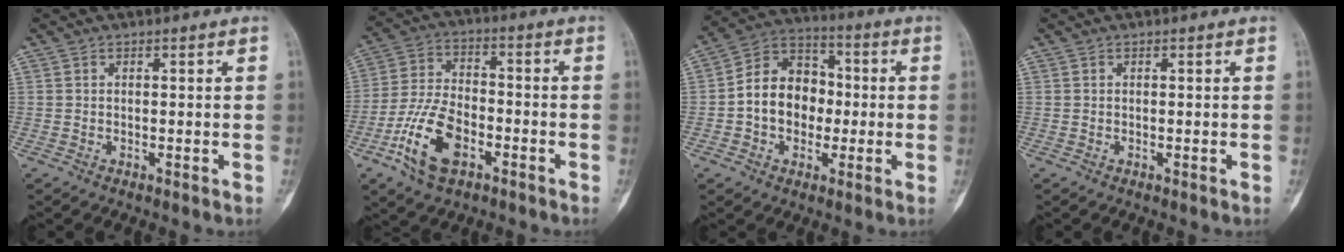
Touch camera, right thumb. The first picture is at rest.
{"total": 12.8, "force": [-5.7, 7.0, 9.1], "torque": [-0.178, 0.026, -0.107]}
{"total": 12.6, "force": [-0.9, 9.9, 7.7], "torque": [-0.086, 0.038, -0.025]}
{"total": 0.0}